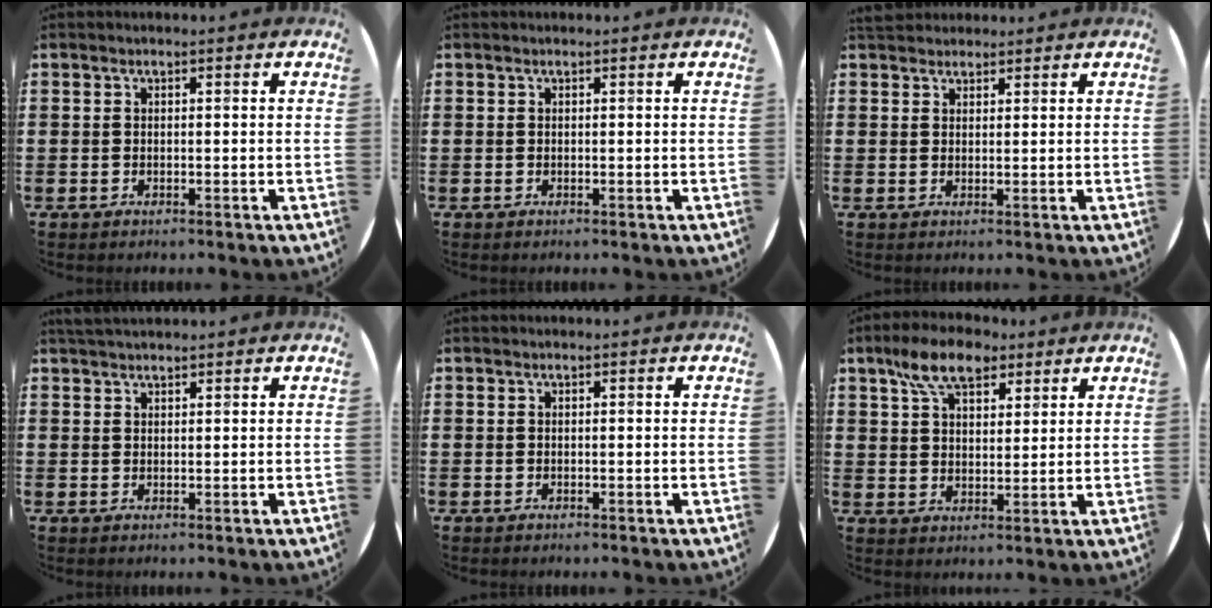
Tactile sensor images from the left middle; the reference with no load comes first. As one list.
[{"total": 0.0}, {"total": 1.9, "force": [1.8, 0.6, 0.0], "torque": [-0.004, 0.005, 0.037]}, {"total": 1.4, "force": [1.4, 0.2, 0.3], "torque": [-0.008, 0.002, 0.027]}, {"total": 0.0}, {"total": 8.0, "force": [5.6, 4.0, 4.2], "torque": [-0.083, 0.001, 0.100]}]